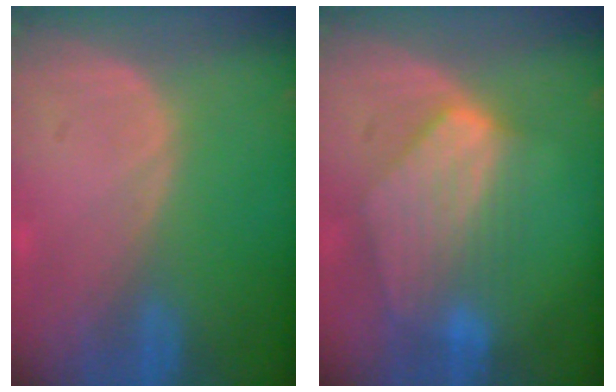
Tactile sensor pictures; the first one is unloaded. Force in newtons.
{"total": 8.2, "press": 7.6, "slide": 3.0}